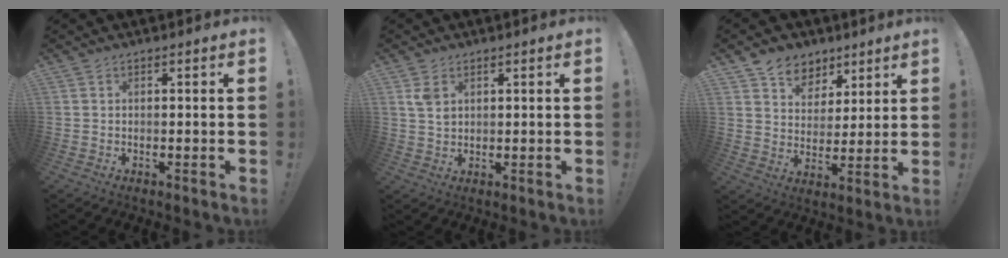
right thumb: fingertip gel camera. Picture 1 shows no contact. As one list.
[{"total": 3.7, "force": [1.9, 2.2, 2.2], "torque": [-0.037, -0.005, 0.034]}, {"total": 8.7, "force": [5.4, 6.6, 1.4], "torque": [-0.020, -0.044, 0.109]}]